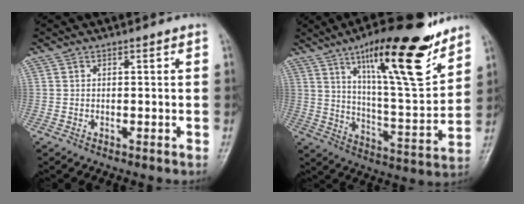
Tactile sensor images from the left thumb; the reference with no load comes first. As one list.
[{"total": 21.8, "force": [13.7, 5.0, 16.2], "torque": [-0.219, -0.070, 0.222]}]